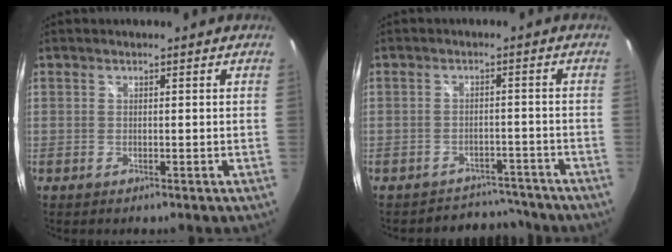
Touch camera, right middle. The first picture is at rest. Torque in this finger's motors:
{"motor_torque": [0.38, -0.71, -0.02, -0.01]}